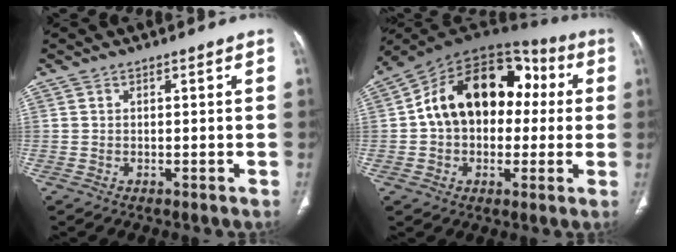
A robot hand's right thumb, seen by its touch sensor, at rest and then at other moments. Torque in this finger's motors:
{"motor_torque": [-0.20, 1.22, 0.47, -0.19, 0.30]}